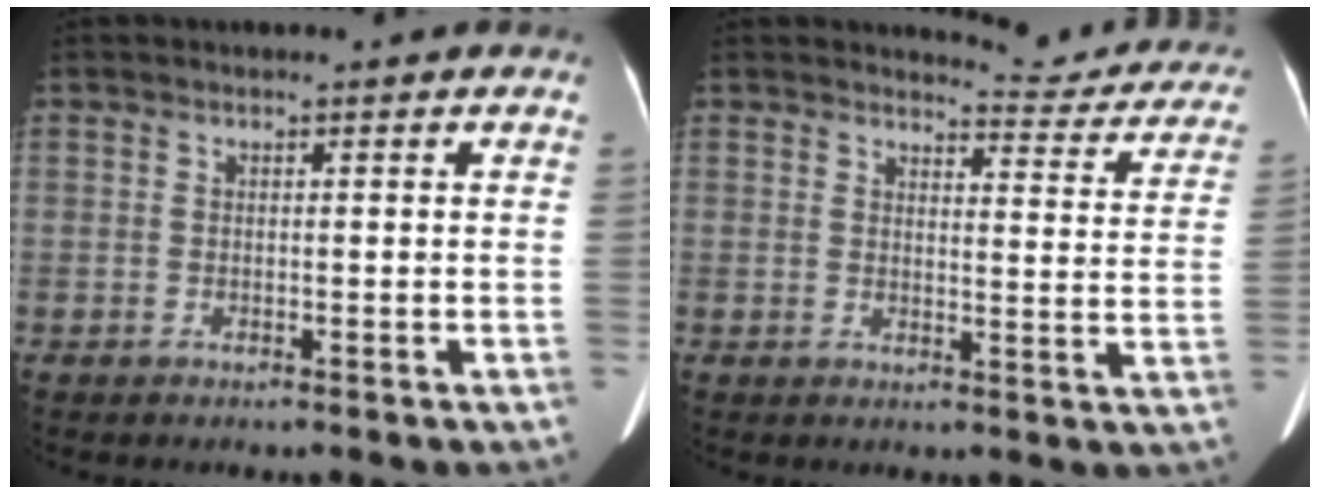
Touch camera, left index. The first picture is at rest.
{"total": 10.9, "force": [10.6, 1.9, 1.5], "torque": [0.007, -0.048, 0.098]}